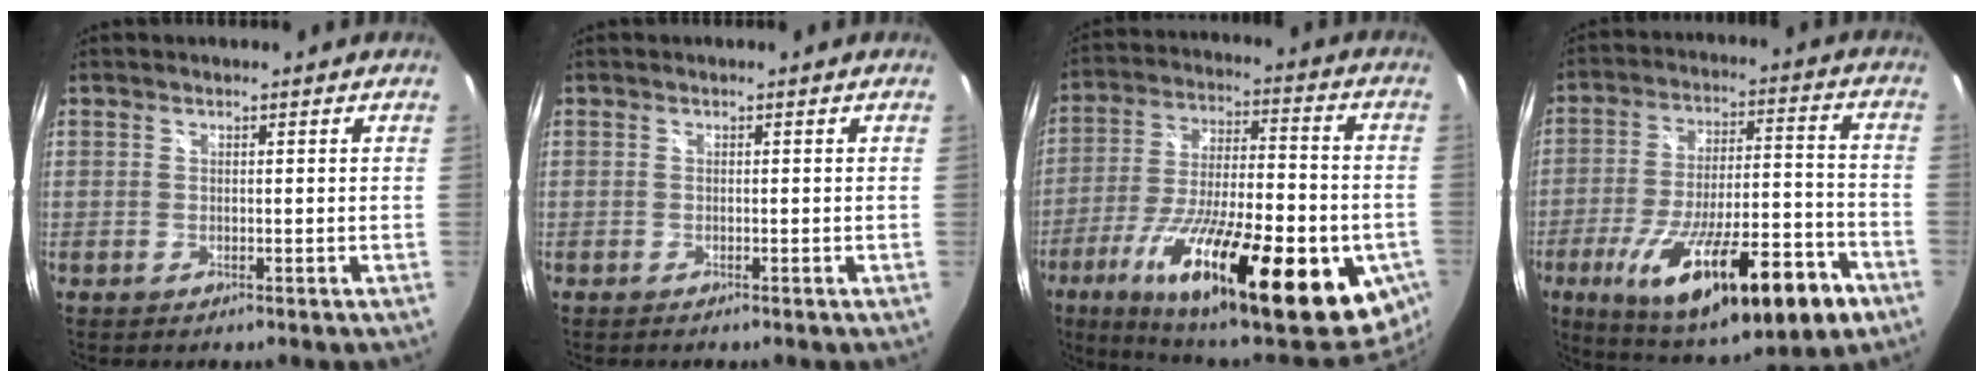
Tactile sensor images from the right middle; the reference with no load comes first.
{"total": 0.6, "force": [-0.5, 0.0, 0.2], "torque": [-0.003, -0.003, -0.011]}
{"total": 33.6, "force": [-15.2, 9.6, 28.3], "torque": [-0.450, -0.039, -0.235]}
{"total": 25.9, "force": [-13.4, 7.2, 21.0], "torque": [-0.351, -0.045, -0.193]}